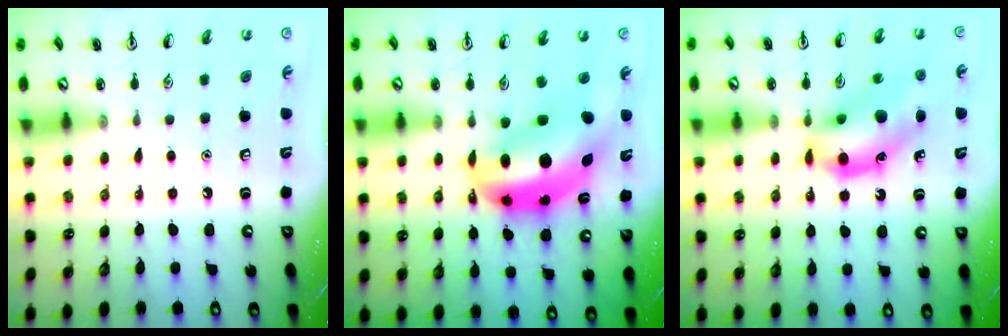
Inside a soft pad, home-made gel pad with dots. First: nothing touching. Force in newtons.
{"total": 13.3, "press": 12.8, "slide": 3.7}
{"total": 14.4, "press": 13.8, "slide": 4.1}